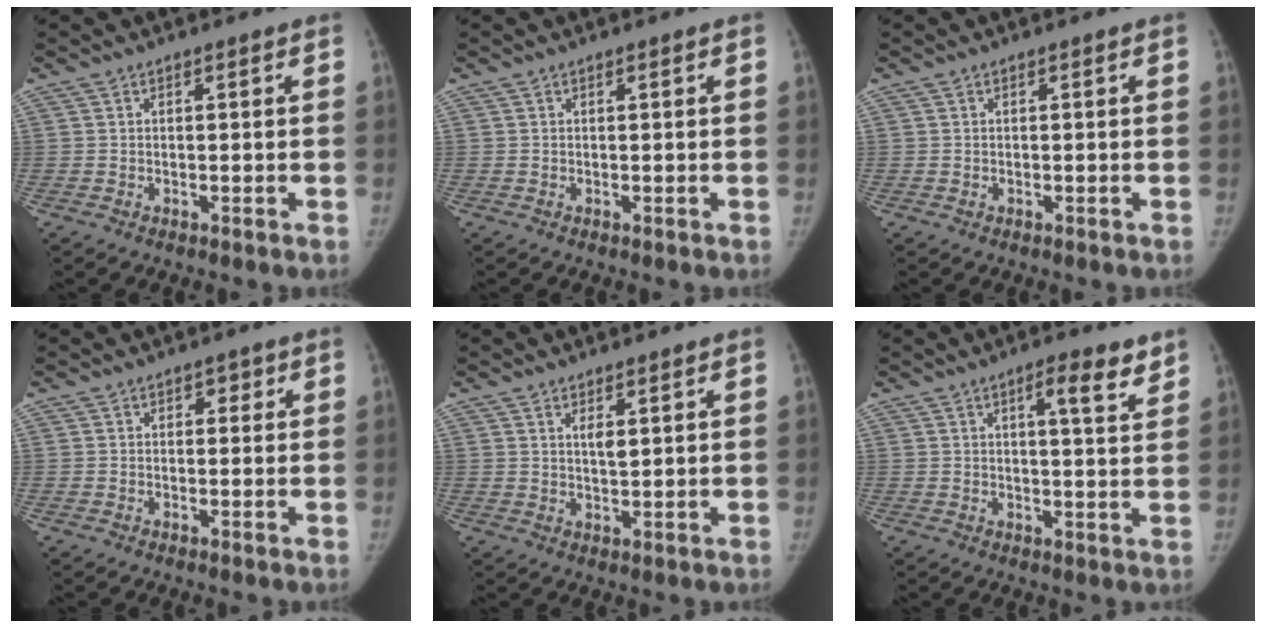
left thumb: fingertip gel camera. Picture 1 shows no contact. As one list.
[{"total": 0.0}, {"total": 0.0}, {"total": 1.5, "force": [0.5, 1.2, 0.7], "torque": [0.009, 0.003, 0.001]}, {"total": 2.6, "force": [1.2, 0.9, 2.1], "torque": [-0.031, -0.010, 0.024]}, {"total": 6.3, "force": [3.7, 1.5, 4.9], "torque": [-0.059, -0.019, 0.050]}]